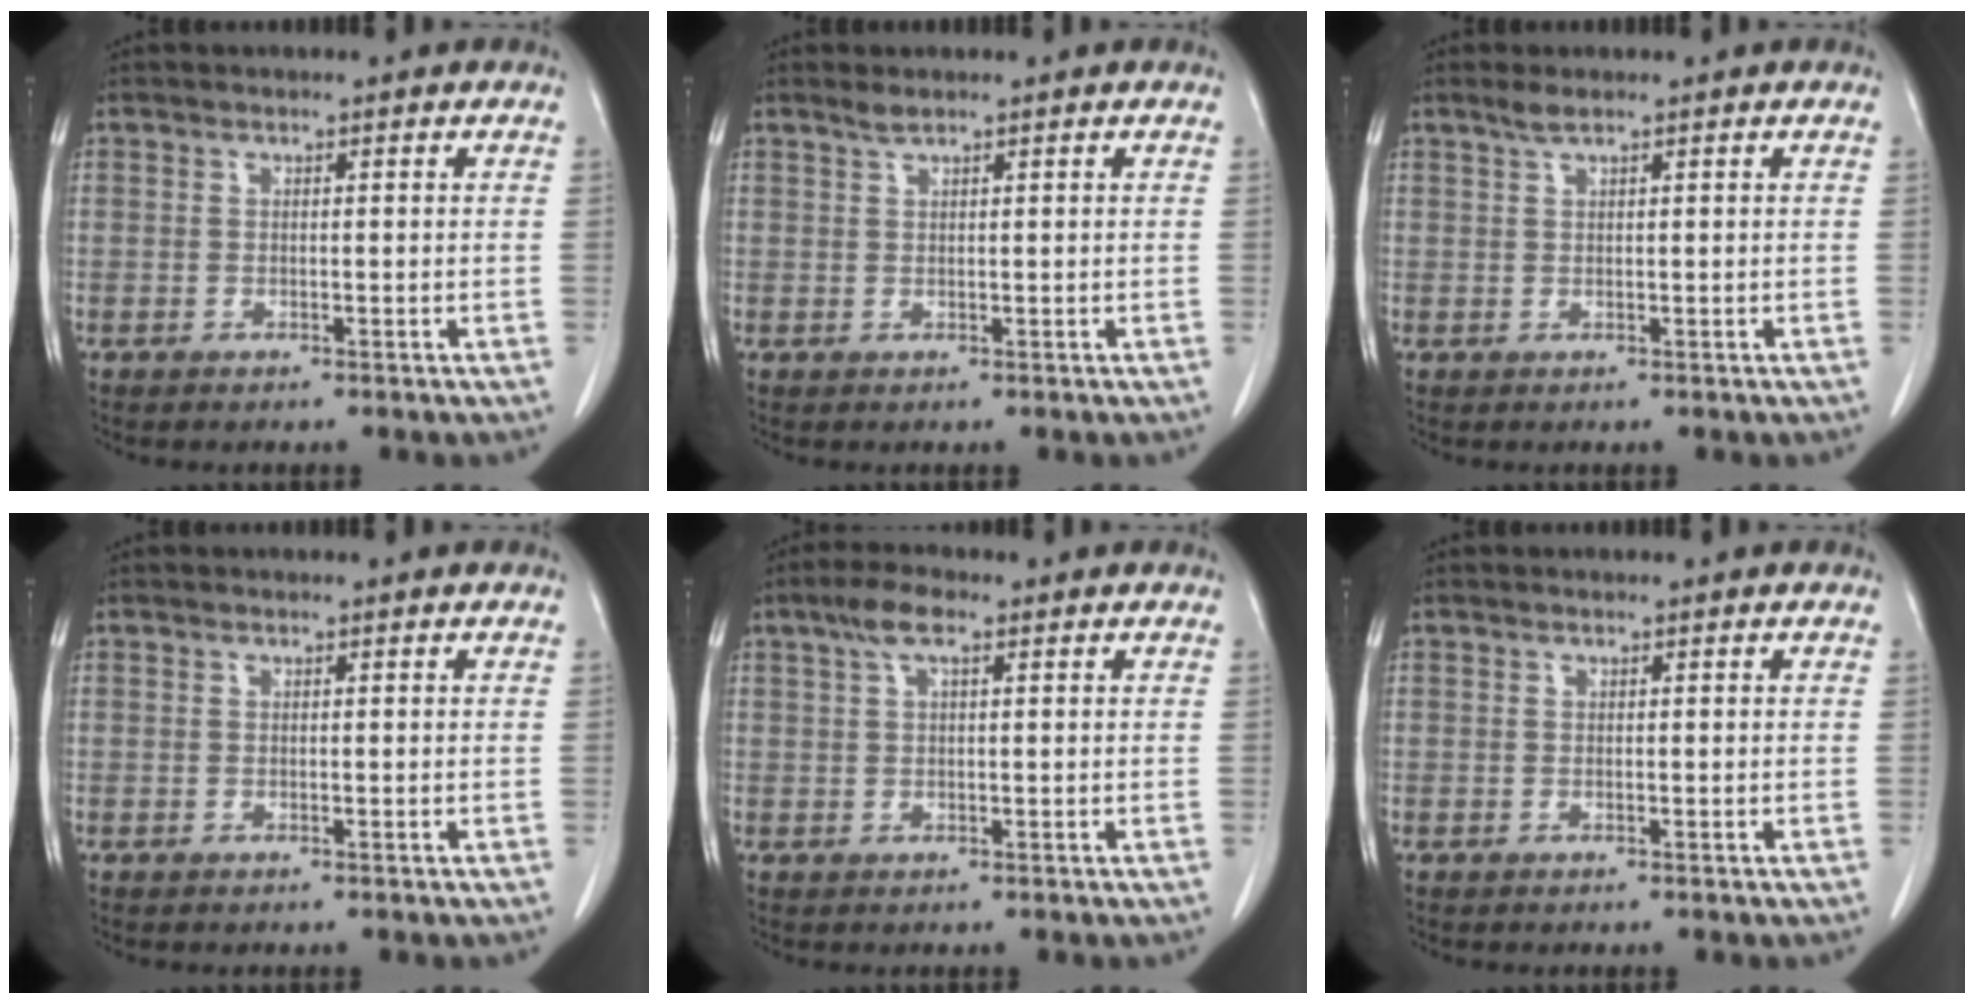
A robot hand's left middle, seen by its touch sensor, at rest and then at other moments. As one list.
[{"total": 1.0, "force": [0.9, -0.1, 0.5], "torque": [-0.012, 0.001, 0.022]}, {"total": 1.4, "force": [1.1, 0.0, 0.9], "torque": [-0.021, 0.004, 0.025]}, {"total": 0.0}, {"total": 3.7, "force": [2.0, 0.9, 3.0], "torque": [-0.065, 0.016, 0.039]}, {"total": 0.0}]